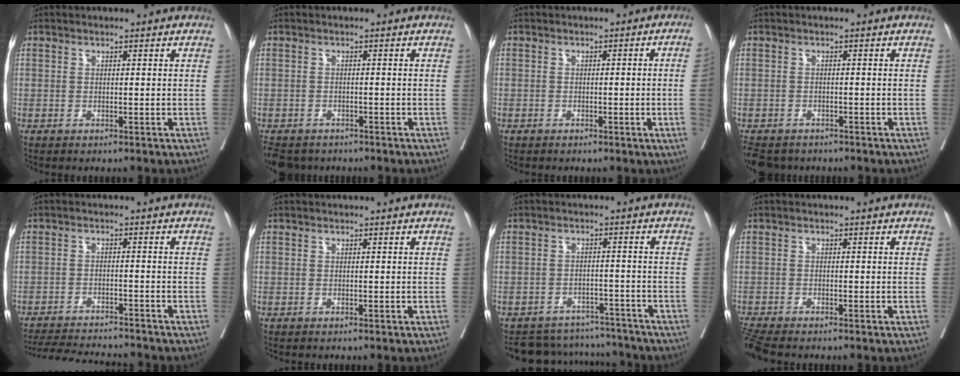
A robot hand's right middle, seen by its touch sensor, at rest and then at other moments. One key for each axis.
{"total": 8.4, "fx": -6.6, "fy": 4.6, "fz": 2.7, "tx": -0.062, "ty": -0.014, "tz": -0.089}
{"total": 3.7, "fx": -0.8, "fy": -0.7, "fz": 3.6, "tx": -0.044, "ty": 0.003, "tz": -0.010}
{"total": 8.6, "fx": -6.7, "fy": 4.5, "fz": 2.9, "tx": -0.067, "ty": -0.014, "tz": -0.091}
{"total": 11.5, "fx": -11.0, "fy": 1.0, "fz": 3.3, "tx": -0.050, "ty": -0.005, "tz": -0.158}
{"total": 0.0}
{"total": 10.2, "fx": -9.7, "fy": 3.2, "fz": 0.1, "tx": 0.005, "ty": 0.023, "tz": -0.126}
{"total": 3.7, "fx": -3.5, "fy": 0.0, "fz": 1.2, "tx": -0.028, "ty": -0.019, "tz": -0.067}